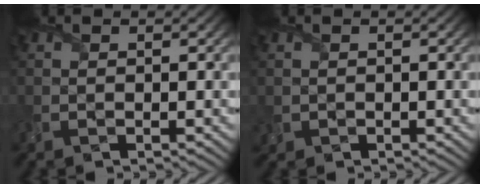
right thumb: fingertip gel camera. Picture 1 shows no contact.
{"total": 0.8, "force": [0.0, 0.8, 0.1], "torque": [-0.006, -0.007, 0.001]}